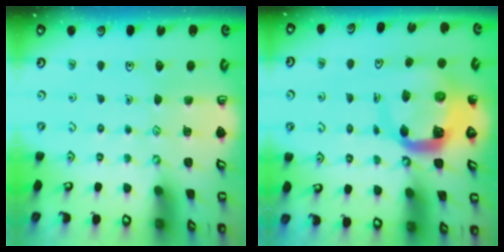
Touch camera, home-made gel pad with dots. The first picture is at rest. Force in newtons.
{"total": 8.0, "press": 7.9, "slide": 1.0}